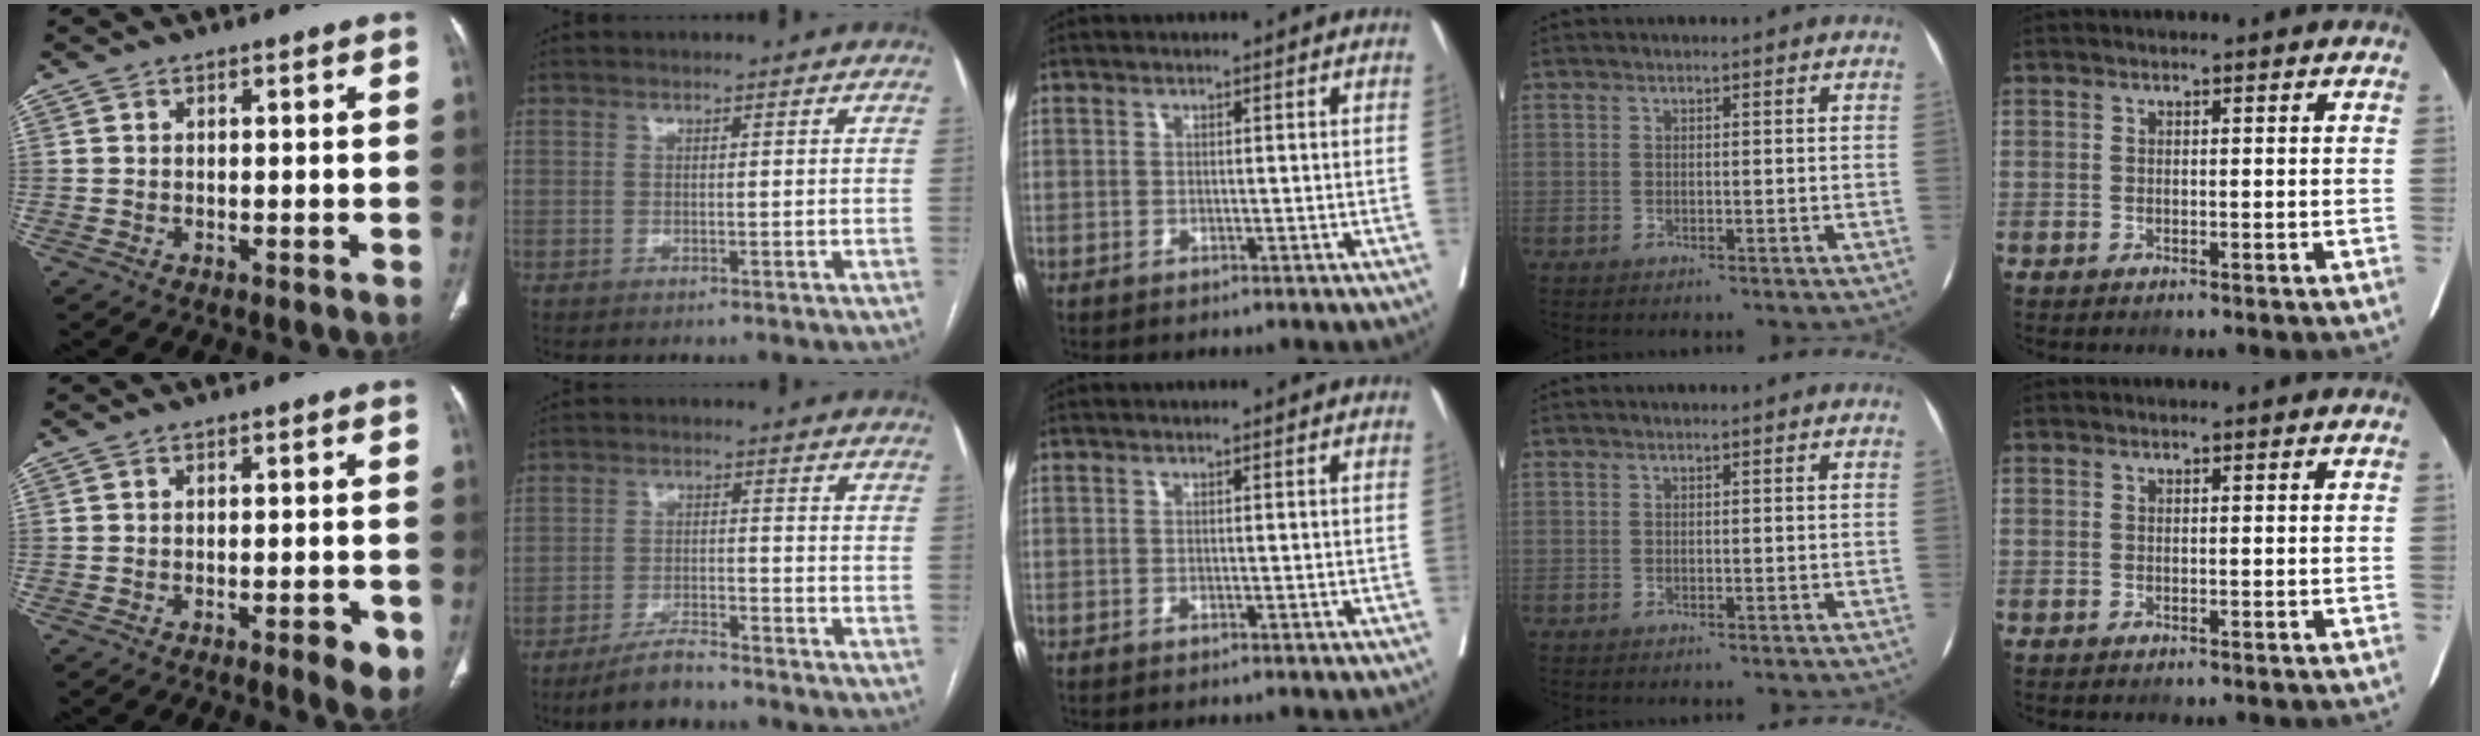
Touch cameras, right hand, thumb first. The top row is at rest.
{"thumb": {"total": 5.0, "force": [-2.3, 1.4, 4.2], "torque": [-0.044, 0.002, -0.025]}, "index": {"total": 4.9, "force": [-4.3, 0.9, 2.3], "torque": [-0.046, -0.007, -0.081]}}